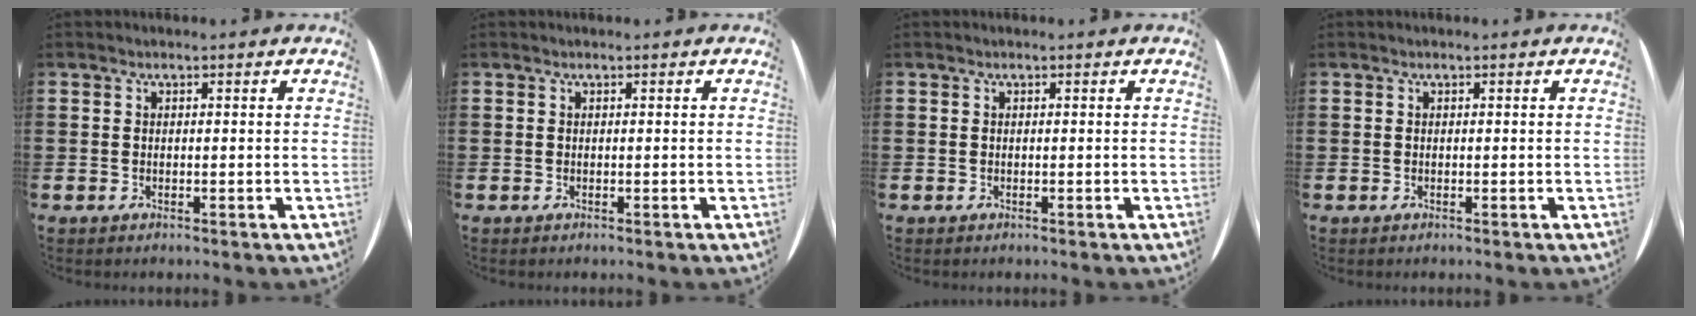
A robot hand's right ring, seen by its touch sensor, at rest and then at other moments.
{"total": 0.0}
{"total": 0.0}
{"total": 0.0}